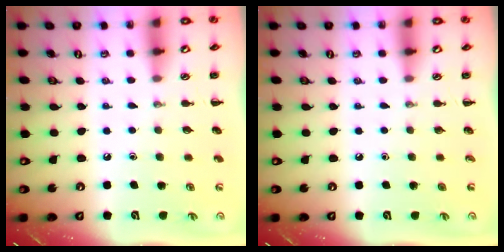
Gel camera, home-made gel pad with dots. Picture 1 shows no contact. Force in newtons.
{"total": 0.0}